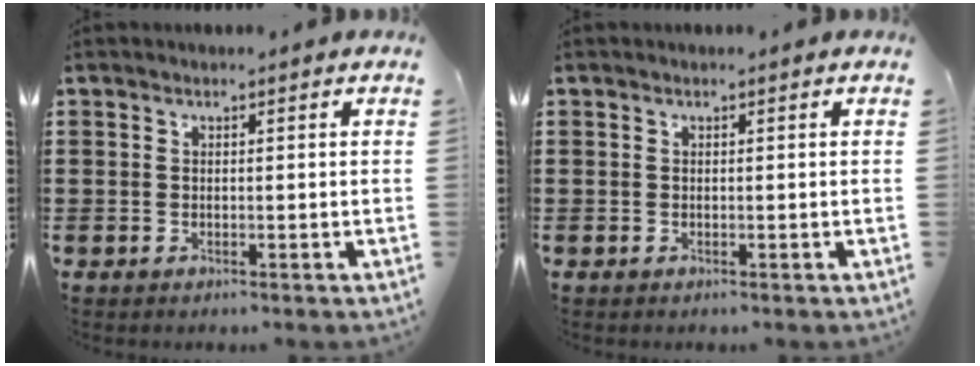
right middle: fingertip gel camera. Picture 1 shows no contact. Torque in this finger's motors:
{"motor_torque": [0.00, 0.00, 0.00, 0.00]}